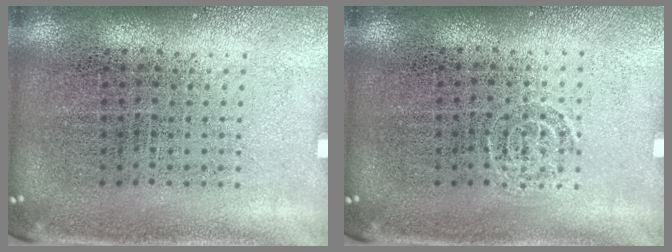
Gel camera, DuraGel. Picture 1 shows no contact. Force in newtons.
{"total": 0.6, "press": 0.5, "slide": 0.3}